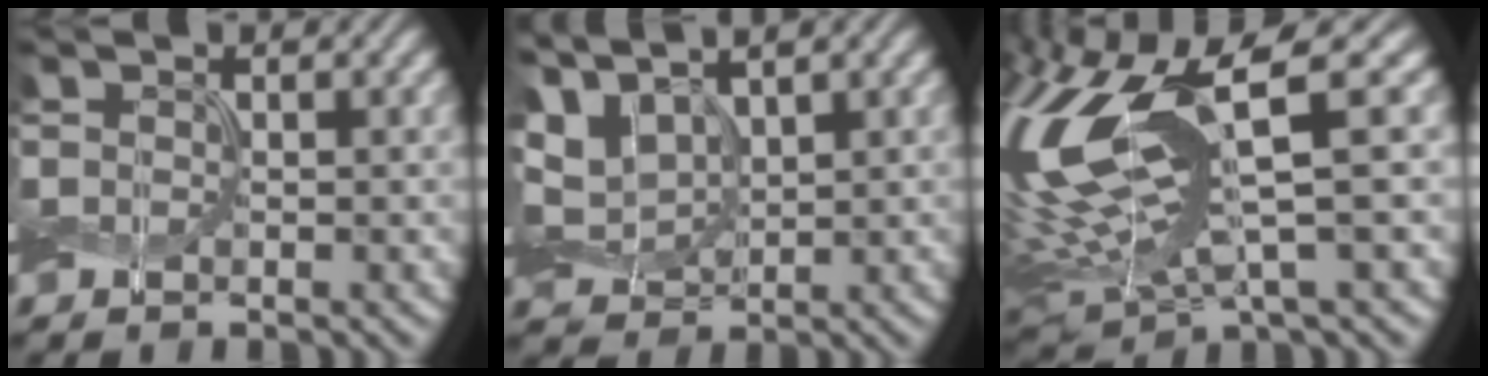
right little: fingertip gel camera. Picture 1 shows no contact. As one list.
[{"total": 6.5, "force": [3.2, 3.6, 4.5], "torque": [-0.113, 0.021, 0.062]}, {"total": 14.3, "force": [2.2, 4.7, 13.3], "torque": [-0.308, 0.004, 0.057]}]